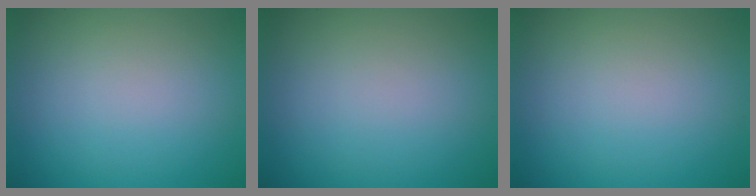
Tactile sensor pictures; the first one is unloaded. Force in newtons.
{"total": 0.0}
{"total": 0.0}